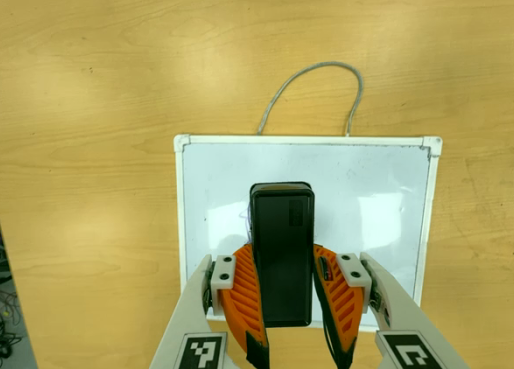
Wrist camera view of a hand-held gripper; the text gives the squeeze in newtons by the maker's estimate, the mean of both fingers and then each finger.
{"total": 8.0, "left": 6.4, "right": 9.6}